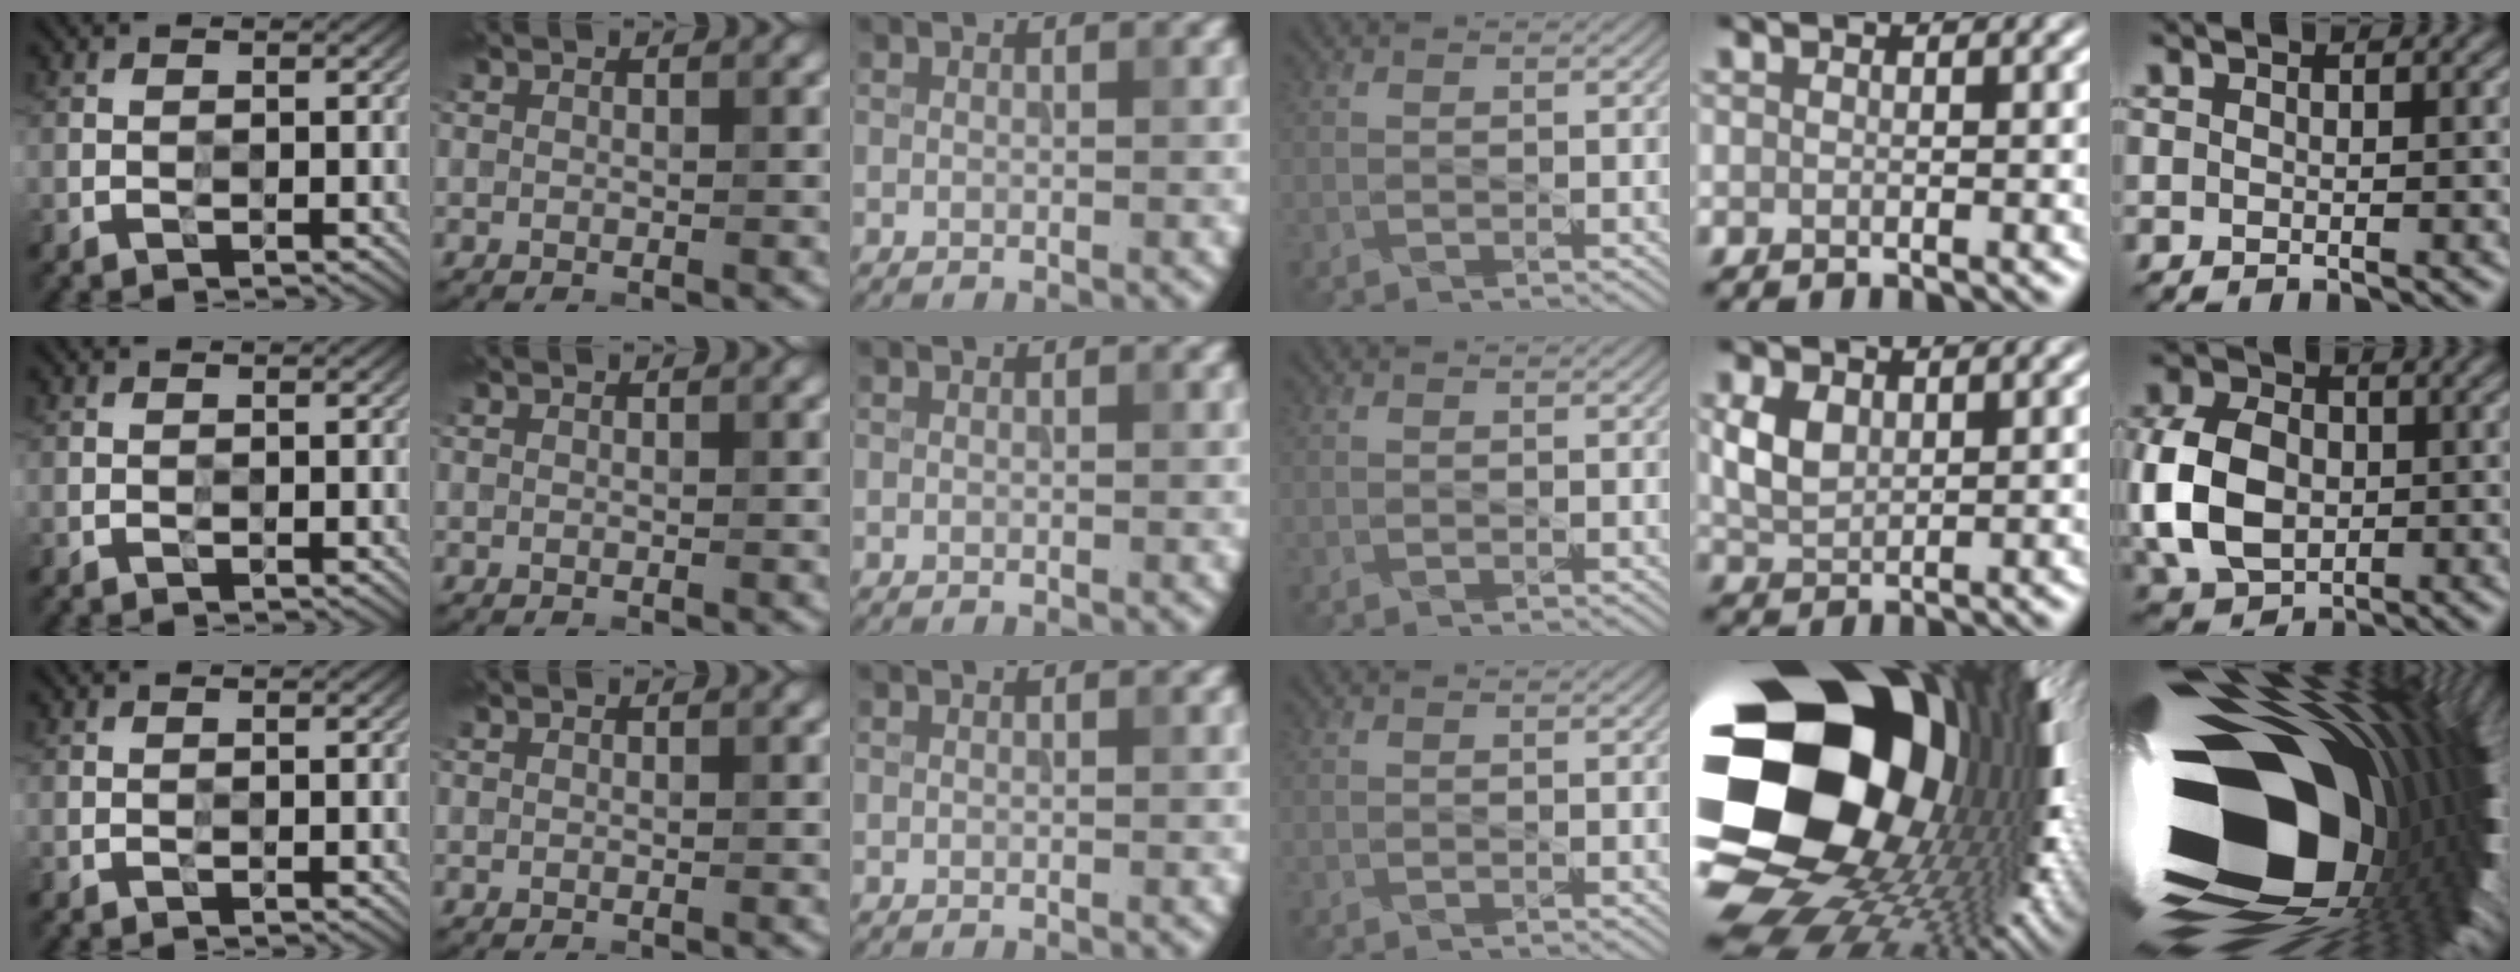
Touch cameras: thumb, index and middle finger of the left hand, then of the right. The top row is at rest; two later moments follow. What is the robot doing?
{"motion": "press", "object": "button"}